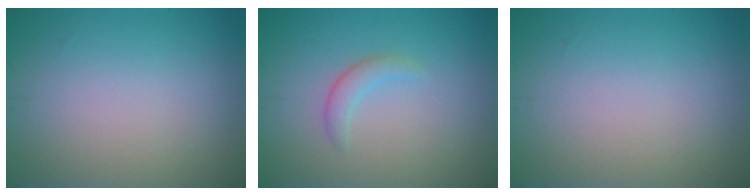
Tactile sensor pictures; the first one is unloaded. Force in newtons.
{"total": 1.5, "press": 1.5, "slide": 0.1}
{"total": 0.0}